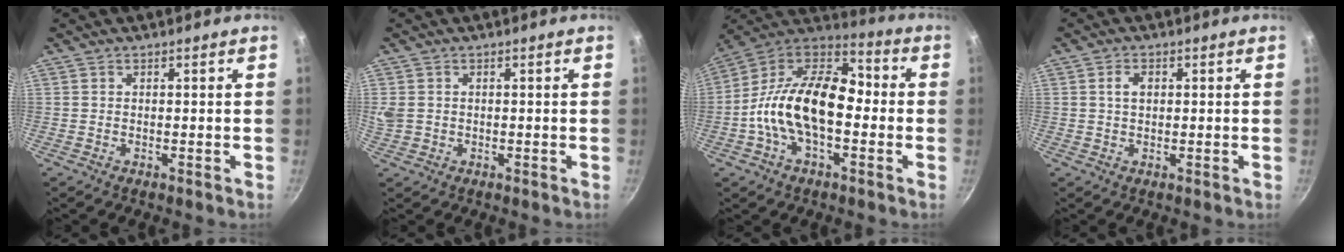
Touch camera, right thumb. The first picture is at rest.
{"total": 3.3, "force": [0.4, 2.8, 1.7], "torque": [-0.032, 0.000, 0.013]}
{"total": 20.9, "force": [-2.7, 12.3, 16.7], "torque": [-0.270, 0.052, -0.071]}
{"total": 2.8, "force": [0.6, 1.9, 2.0], "torque": [-0.026, 0.003, 0.010]}